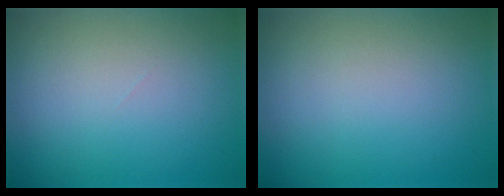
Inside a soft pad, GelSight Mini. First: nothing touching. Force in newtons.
{"total": 0.0}